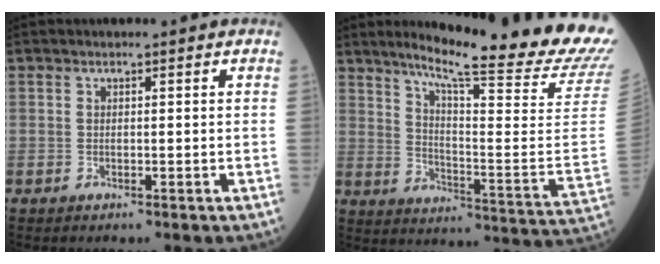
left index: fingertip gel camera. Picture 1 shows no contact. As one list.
[{"total": 25.6, "force": [21.7, -1.2, 13.6], "torque": [-0.209, -0.106, 0.279]}]